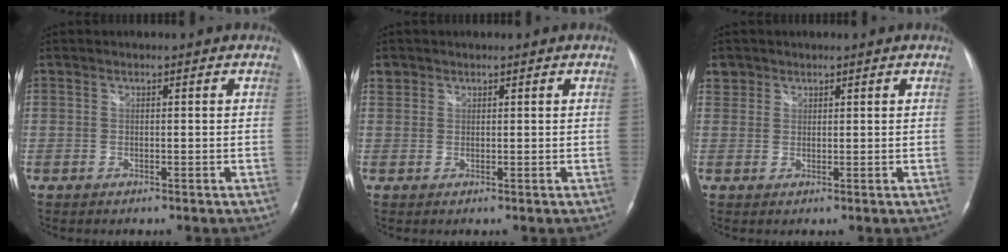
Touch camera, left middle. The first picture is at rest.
{"total": 1.5, "force": [1.0, 1.2, 0.0], "torque": [0.007, 0.009, 0.014]}
{"total": 2.1, "force": [1.4, 1.6, -0.2], "torque": [0.012, 0.007, 0.019]}